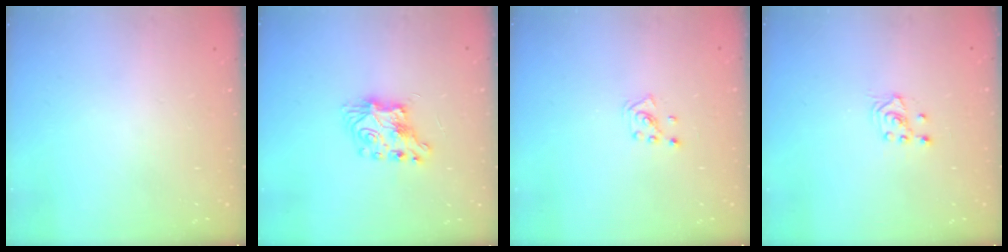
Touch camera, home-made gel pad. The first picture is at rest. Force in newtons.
{"total": 8.2, "press": 8.1, "slide": 0.8}
{"total": 2.6, "press": 2.6, "slide": 0.5}
{"total": 2.1, "press": 2.0, "slide": 0.8}